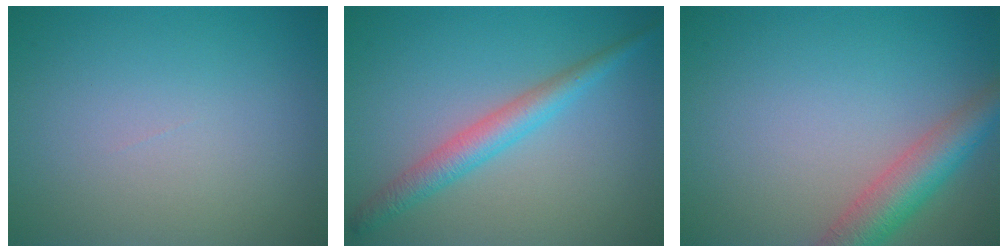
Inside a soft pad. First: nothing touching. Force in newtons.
{"total": 3.2, "press": 3.2, "slide": 0.1}
{"total": 4.8, "press": 4.7, "slide": 0.3}